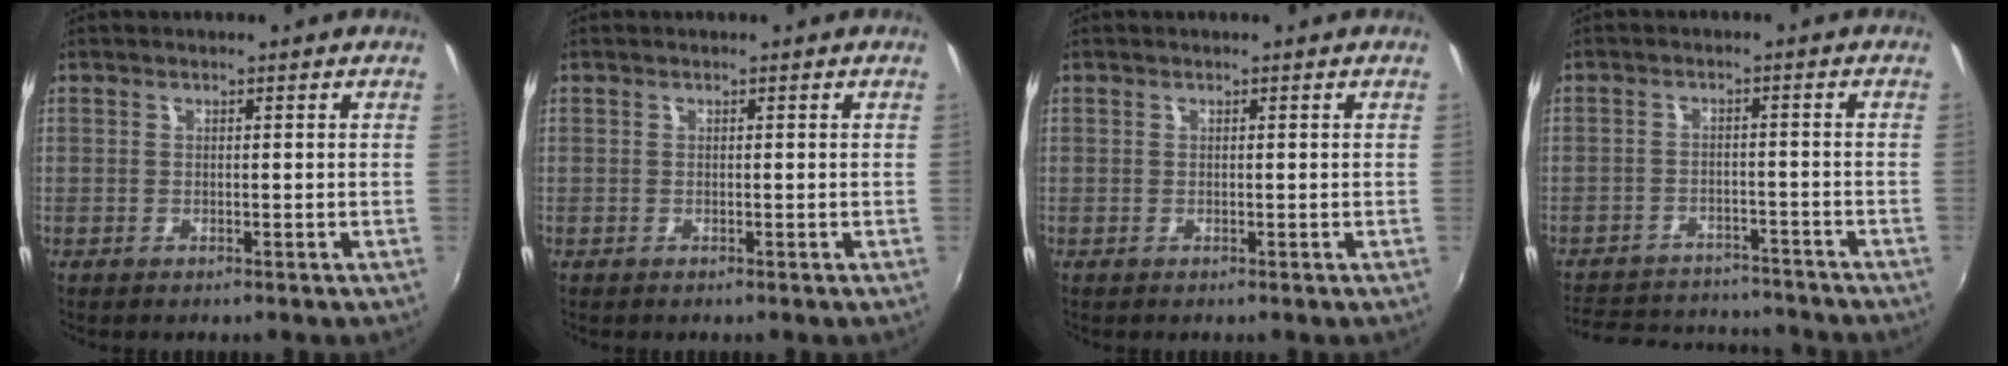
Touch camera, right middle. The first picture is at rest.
{"total": 0.0}
{"total": 0.0}
{"total": 17.2, "force": [-15.1, 5.9, 5.8], "torque": [-0.138, 0.015, -0.204]}